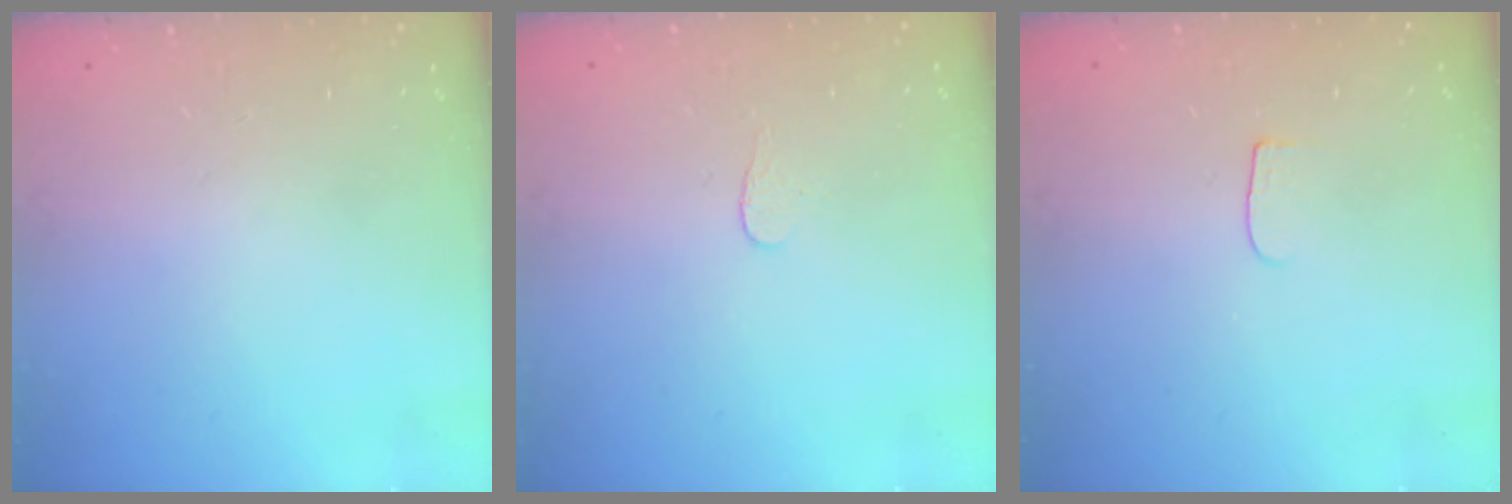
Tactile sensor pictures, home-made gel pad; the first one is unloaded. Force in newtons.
{"total": 2.7, "press": 2.7, "slide": 0.3}
{"total": 4.3, "press": 4.3, "slide": 0.5}